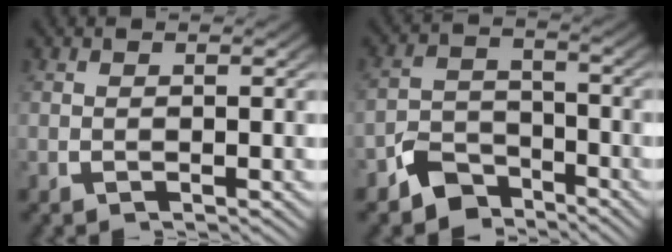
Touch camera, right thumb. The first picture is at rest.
{"total": 5.5, "force": [-3.8, 3.5, 1.9], "torque": [-0.022, -0.016, -0.065]}